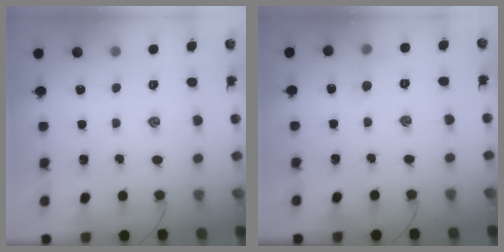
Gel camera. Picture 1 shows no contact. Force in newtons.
{"total": 5.2, "press": 4.9, "slide": 1.7}